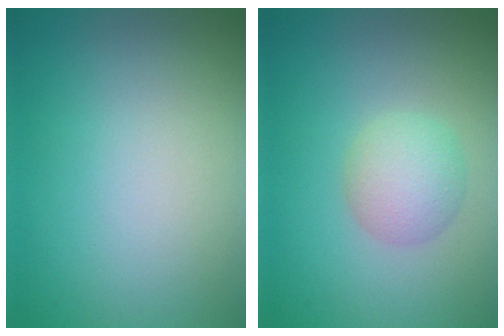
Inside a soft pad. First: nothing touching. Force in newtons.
{"total": 3.0, "press": 3.0, "slide": 0.0}